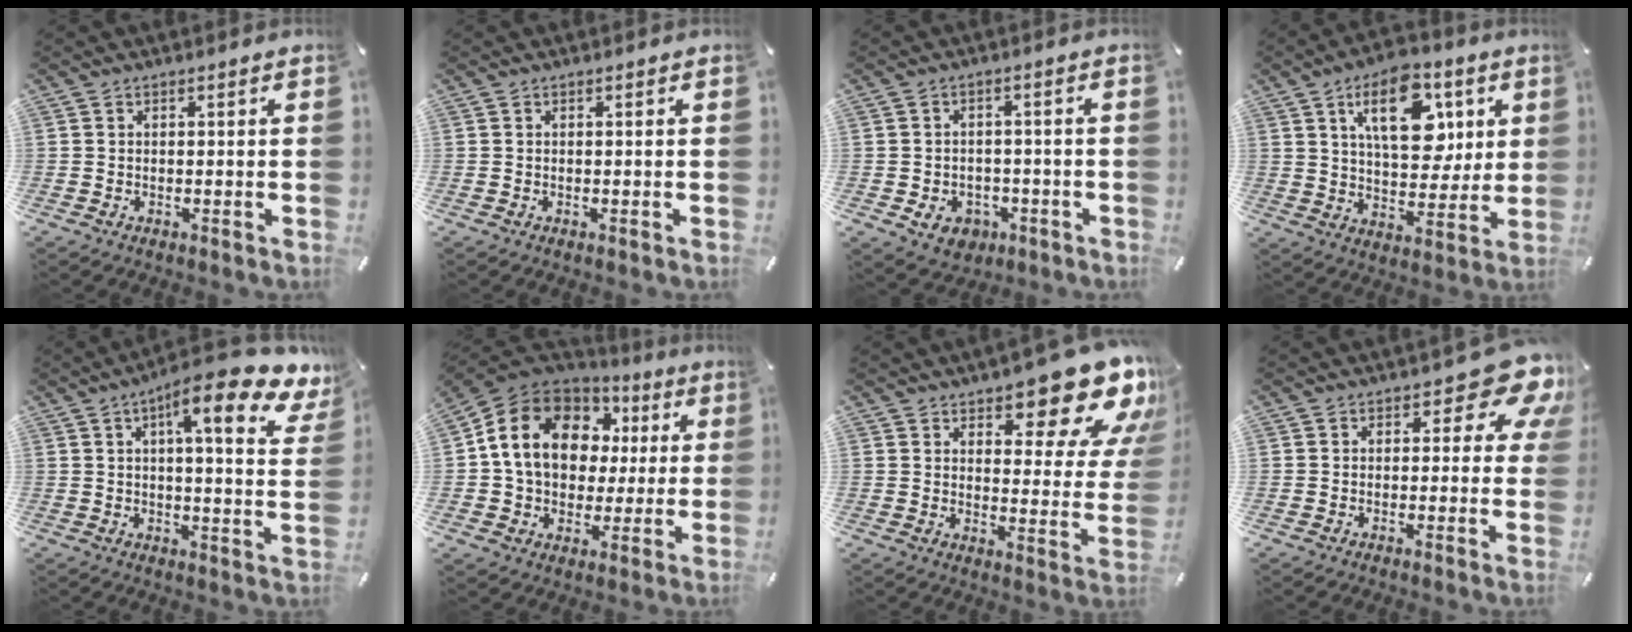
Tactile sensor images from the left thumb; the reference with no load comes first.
{"total": 0.0}
{"total": 6.2, "force": [-2.4, 5.1, 2.6], "torque": [-0.037, 0.012, -0.042]}
{"total": 16.5, "force": [6.8, 9.6, 11.6], "torque": [-0.170, -0.007, 0.114]}
{"total": 16.8, "force": [8.9, 3.9, 13.7], "torque": [-0.202, -0.049, 0.133]}
{"total": 15.5, "force": [3.4, 12.7, 8.2], "torque": [-0.171, -0.008, 0.064]}
{"total": 17.2, "force": [12.1, 7.0, 10.1], "torque": [-0.117, -0.097, 0.198]}
{"total": 10.5, "force": [5.2, 4.9, 7.6], "torque": [-0.081, -0.031, 0.086]}